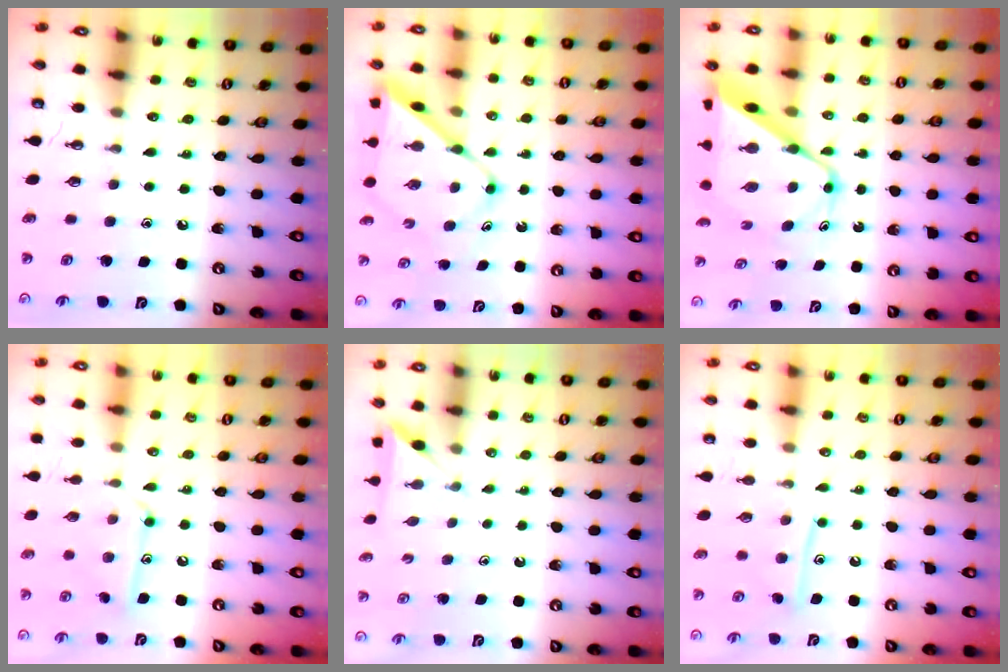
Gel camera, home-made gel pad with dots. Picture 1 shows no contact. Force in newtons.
{"total": 10.1, "press": 10.1, "slide": 1.0}
{"total": 13.0, "press": 13.0, "slide": 1.2}
{"total": 11.6, "press": 11.6, "slide": 0.7}
{"total": 2.2, "press": 2.2, "slide": 0.2}
{"total": 10.9, "press": 10.9, "slide": 0.8}